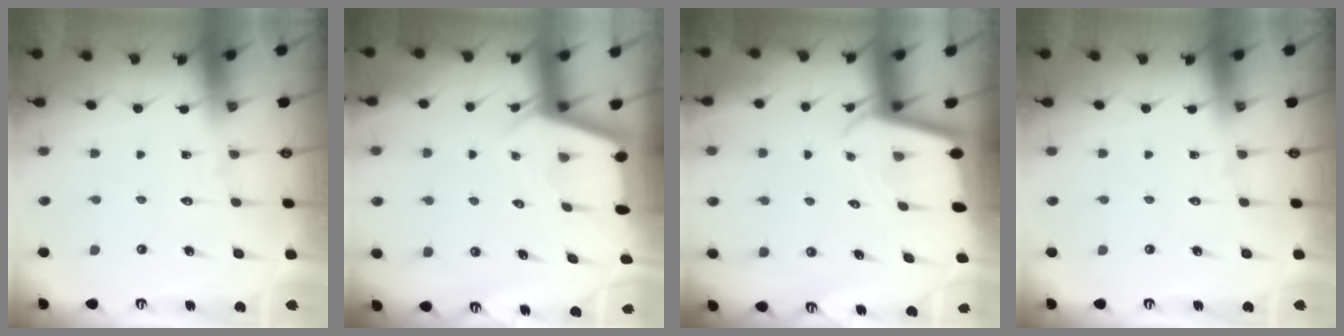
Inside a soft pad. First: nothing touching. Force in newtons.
{"total": 2.3, "press": 2.3, "slide": 0.3}
{"total": 2.1, "press": 2.1, "slide": 0.2}
{"total": 0.0}